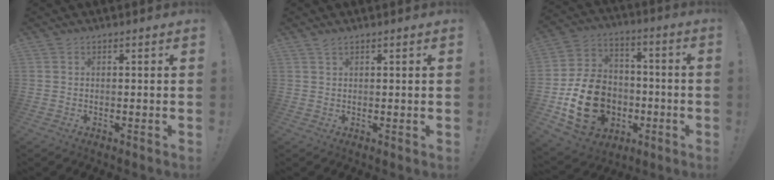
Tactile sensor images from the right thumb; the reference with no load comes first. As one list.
[{"total": 1.1, "force": [0.8, 0.4, 0.6], "torque": [-0.013, 0.002, 0.015]}, {"total": 19.4, "force": [-5.7, 15.1, 10.8], "torque": [-0.185, 0.038, -0.083]}]